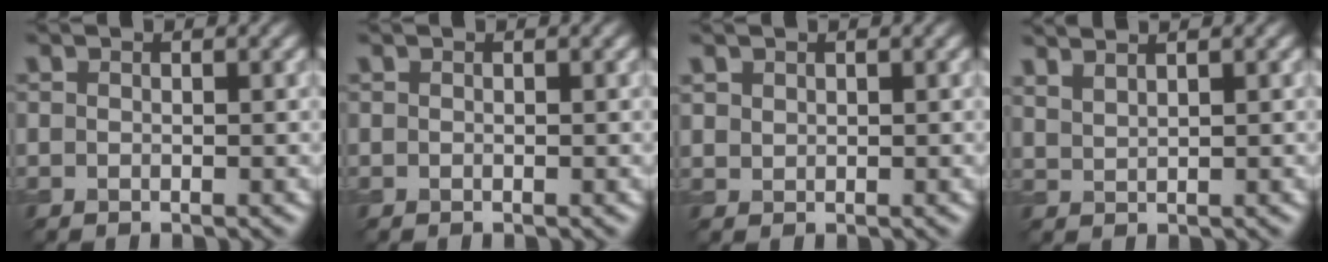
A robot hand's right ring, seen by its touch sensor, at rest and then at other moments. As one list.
[{"total": 0.0}, {"total": 1.0, "force": [0.7, 0.6, 0.2], "torque": [-0.006, 0.000, 0.019]}, {"total": 2.5, "force": [2.1, 0.8, 1.1], "torque": [-0.008, 0.008, 0.023]}]